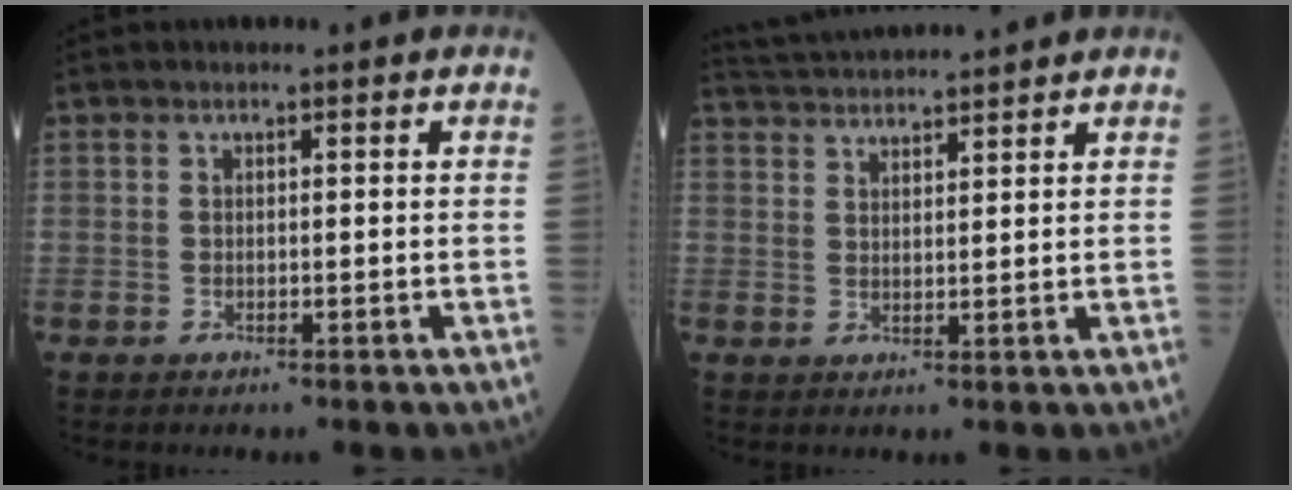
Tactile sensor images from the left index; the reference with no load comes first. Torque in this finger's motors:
{"motor_torque": [-0.76, -1.38, 0.08, 0.03]}